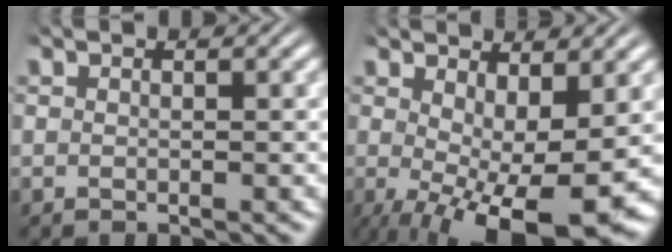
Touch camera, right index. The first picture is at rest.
{"total": 8.5, "force": [-3.5, 2.9, 7.2], "torque": [-0.110, -0.042, -0.032]}